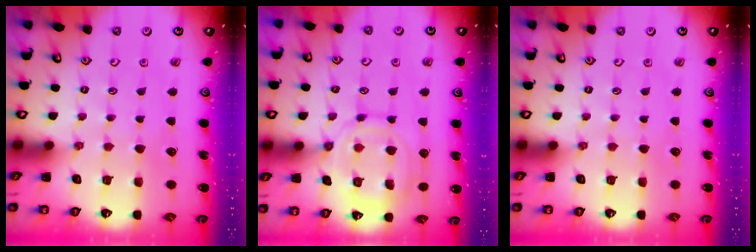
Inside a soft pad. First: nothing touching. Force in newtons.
{"total": 13.4, "press": 13.4, "slide": 1.2}
{"total": 0.0}